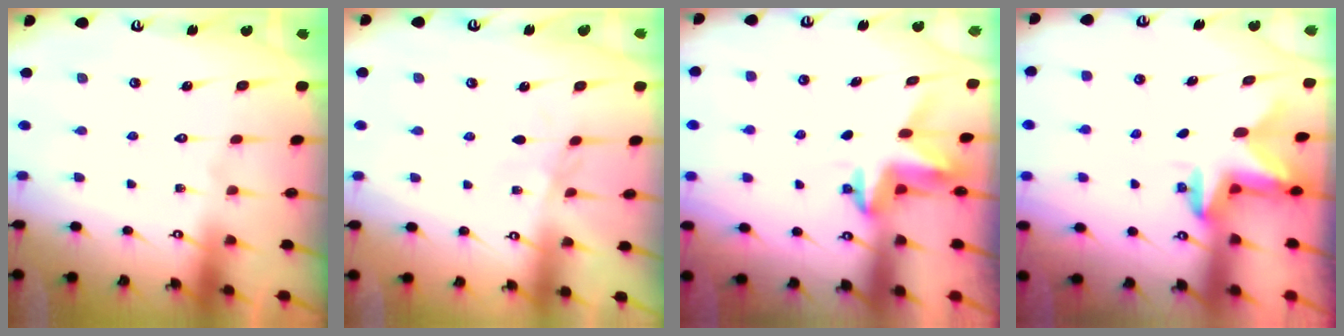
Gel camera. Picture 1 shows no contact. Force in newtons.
{"total": 2.1, "press": 2.1, "slide": 0.5}
{"total": 3.7, "press": 3.7, "slide": 0.3}
{"total": 2.5, "press": 2.5, "slide": 0.5}